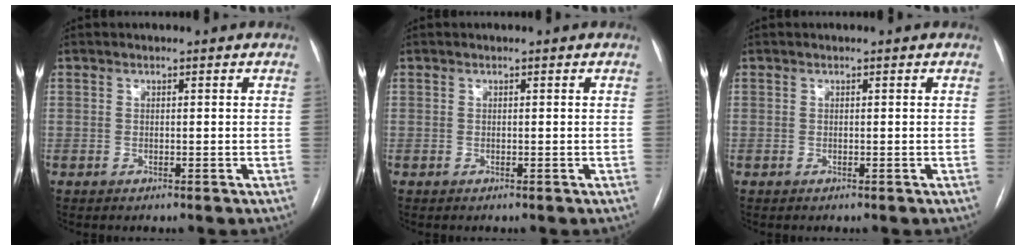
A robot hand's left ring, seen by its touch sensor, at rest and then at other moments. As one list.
[{"total": 0.0}, {"total": 0.0}]